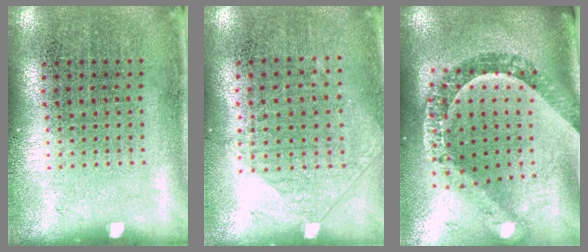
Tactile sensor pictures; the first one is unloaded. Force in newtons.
{"total": 0.9, "press": 0.9, "slide": 0.3}
{"total": 1.8, "press": 1.6, "slide": 0.8}